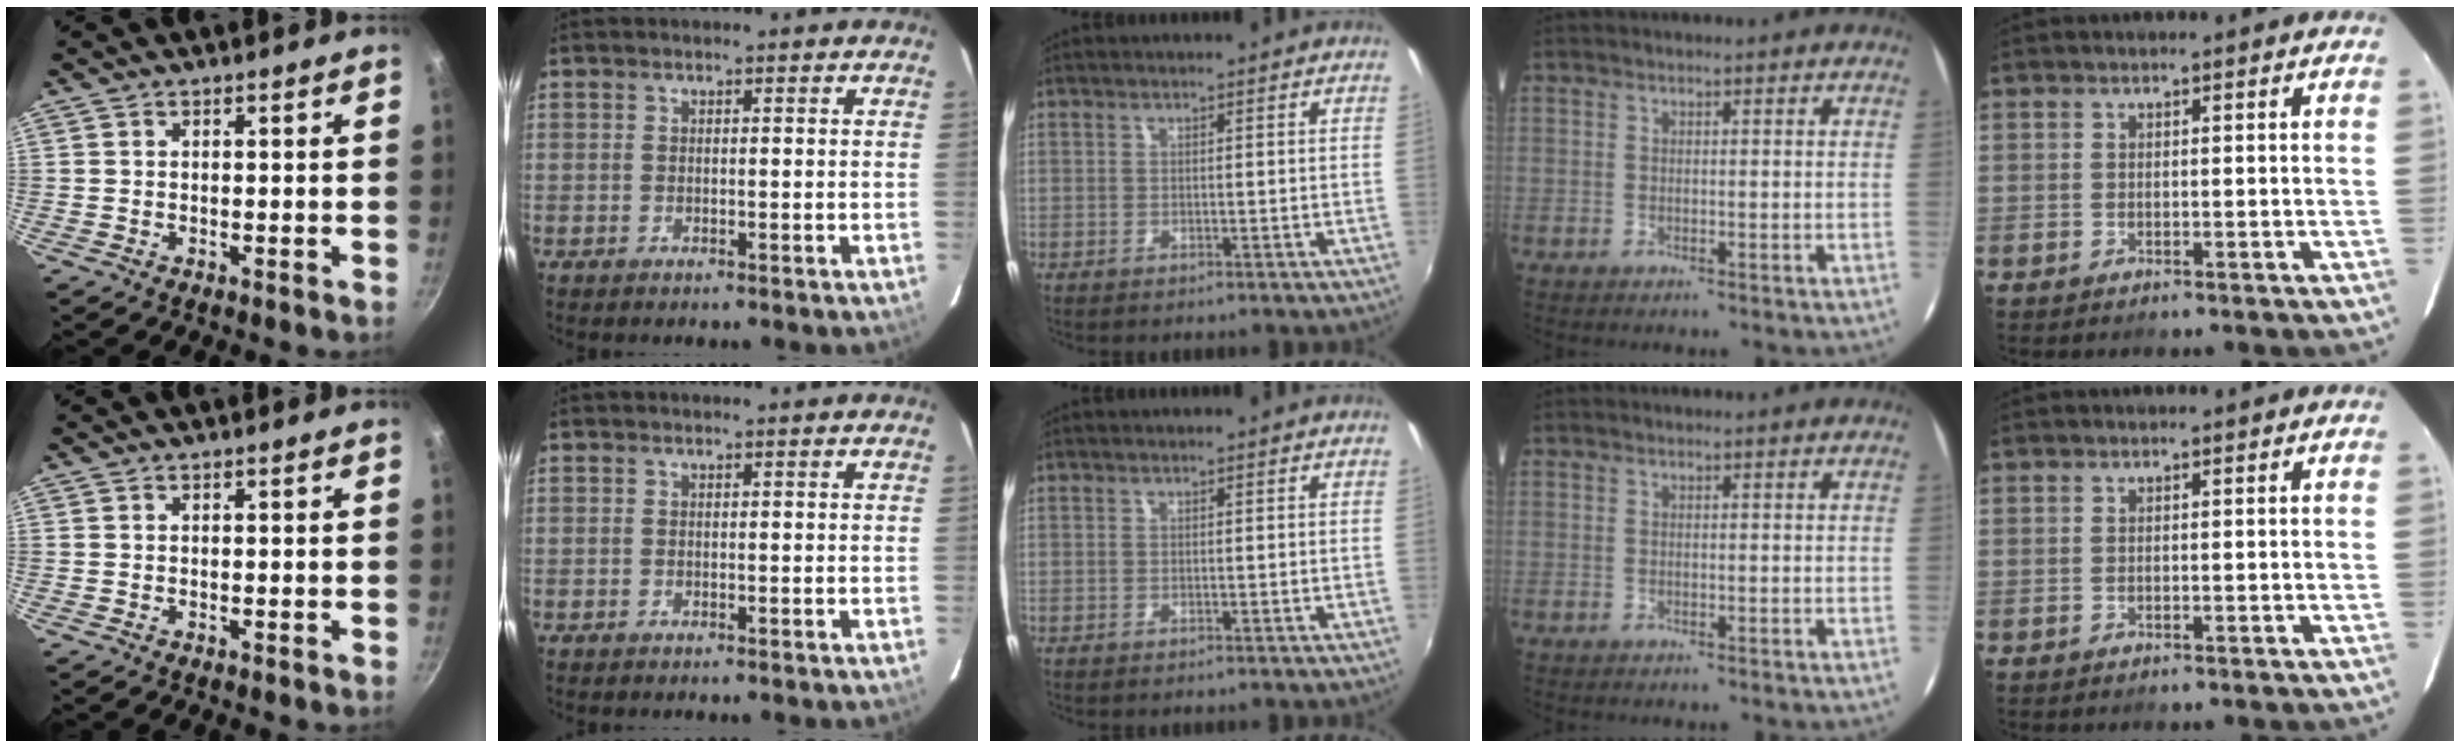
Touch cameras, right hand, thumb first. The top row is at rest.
{}